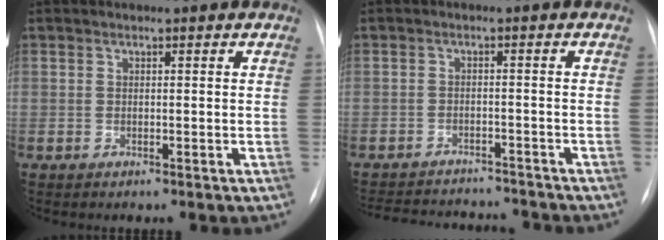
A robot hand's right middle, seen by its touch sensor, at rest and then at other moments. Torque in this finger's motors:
{"motor_torque": [0.06, -0.25, 0.01, 0.00]}